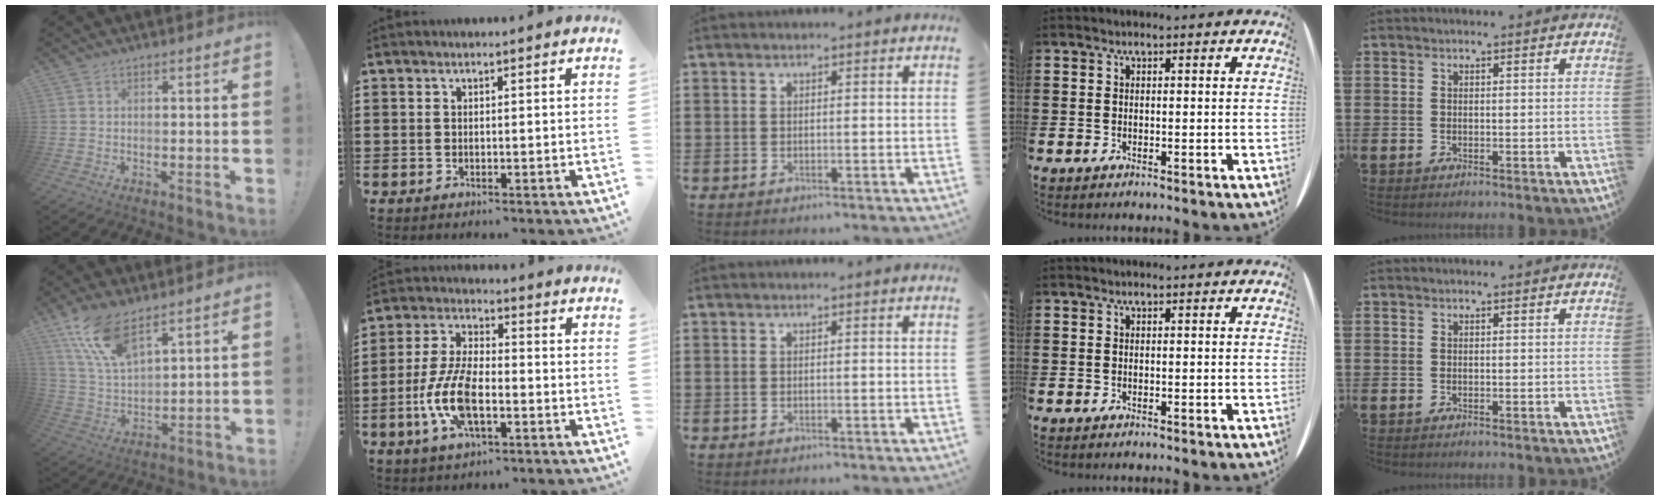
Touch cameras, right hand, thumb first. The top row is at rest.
{"thumb": {"total": 13.1, "force": [9.6, 4.7, 7.7], "torque": [-0.167, -0.051, 0.178]}, "index": {"total": 9.9, "force": [-2.9, 4.4, 8.4], "torque": [-0.203, -0.011, -0.060]}}